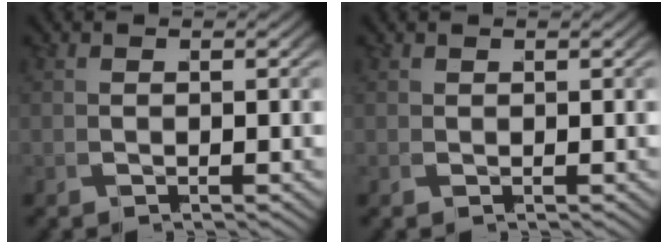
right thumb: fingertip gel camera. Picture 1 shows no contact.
{"total": 0.0}